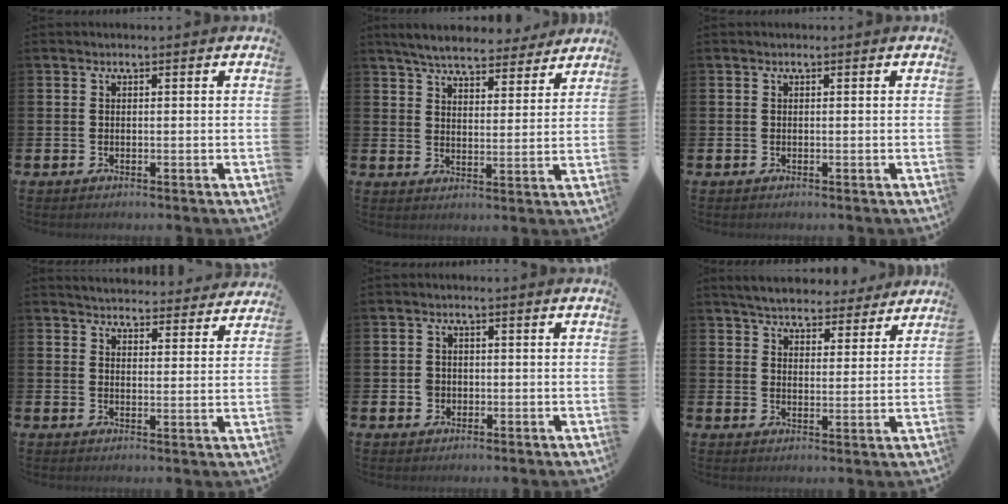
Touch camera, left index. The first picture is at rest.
{"total": 6.4, "force": [6.1, 1.2, 1.6], "torque": [-0.050, -0.030, 0.108]}
{"total": 0.0}
{"total": 4.7, "force": [4.6, 0.7, -0.1], "torque": [-0.011, -0.035, 0.082]}
{"total": 1.9, "force": [-0.3, 1.9, 0.4], "torque": [0.001, 0.004, -0.012]}
{"total": 5.5, "force": [5.3, 1.3, 0.7], "torque": [-0.032, -0.030, 0.094]}